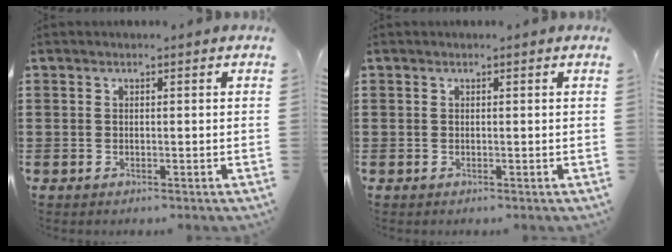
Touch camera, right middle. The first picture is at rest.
{"total": 0.0}